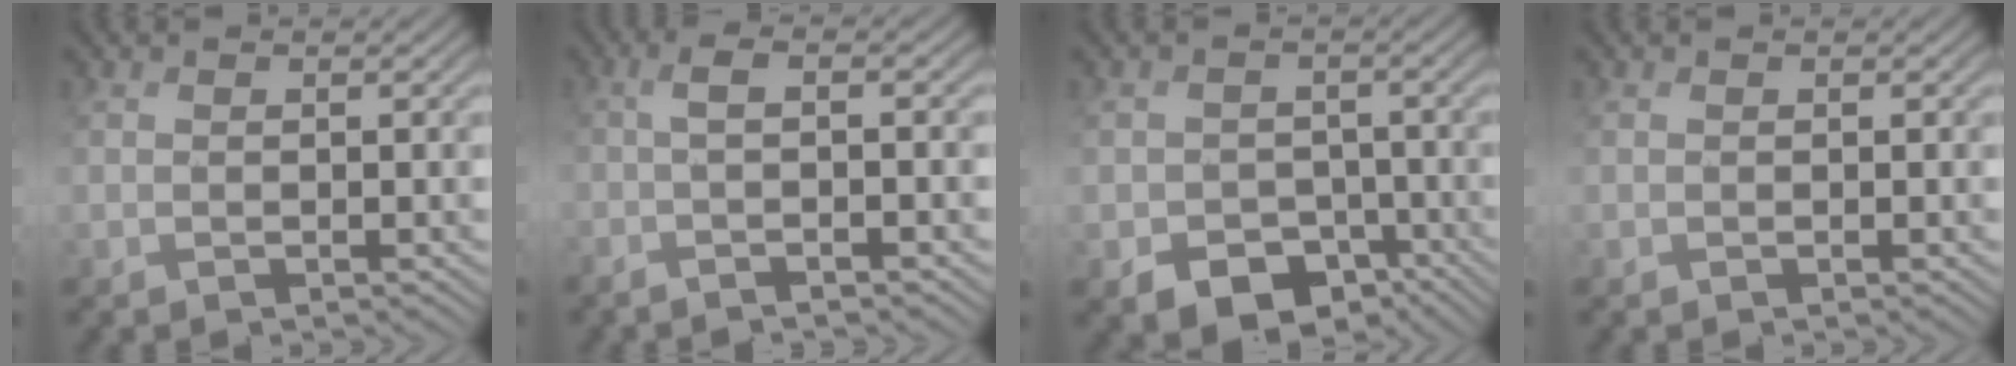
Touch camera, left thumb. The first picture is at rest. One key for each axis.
{"total": 4.2, "fx": -1.1, "fy": 0.9, "fz": 3.9, "tx": -0.063, "ty": 0.000, "tz": -0.035}
{"total": 7.3, "fx": -4.0, "fy": 5.4, "fz": 2.8, "tx": -0.049, "ty": -0.022, "tz": -0.056}
{"total": 0.0}